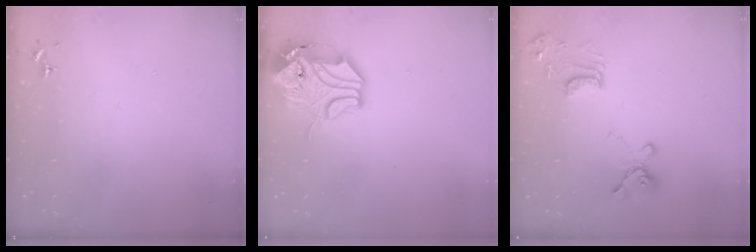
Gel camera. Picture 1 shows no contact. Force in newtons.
{"total": 13.7, "press": 13.5, "slide": 1.8}
{"total": 14.3, "press": 14.2, "slide": 1.7}